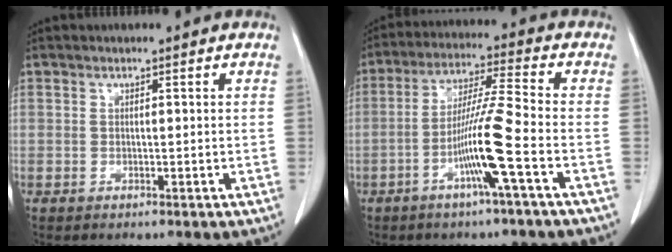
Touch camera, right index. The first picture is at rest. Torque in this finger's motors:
{"motor_torque": [1.44, 0.07, 0.77, 0.12]}